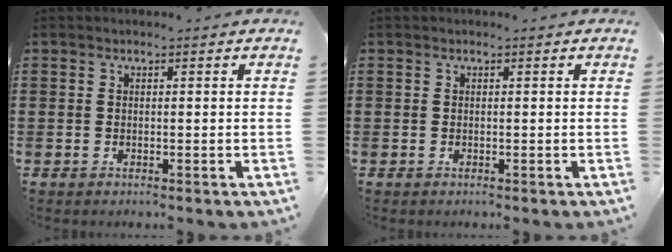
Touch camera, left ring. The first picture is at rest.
{"total": 0.0}